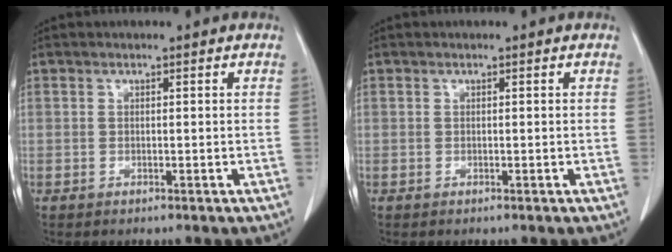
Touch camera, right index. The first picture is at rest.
{"total": 0.0}